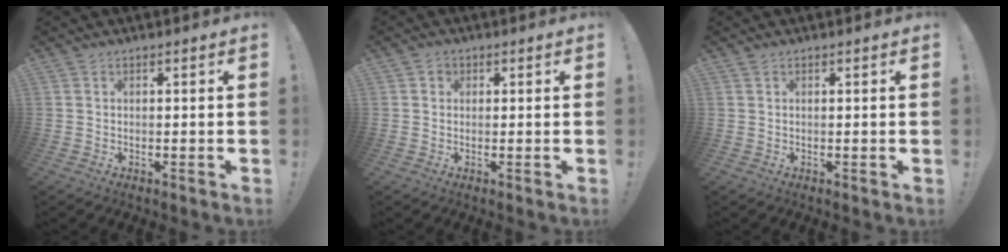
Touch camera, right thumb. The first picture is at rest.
{"total": 1.6, "force": [0.7, 1.4, 0.3], "torque": [-0.001, -0.001, 0.011]}
{"total": 0.6, "force": [0.5, 0.0, 0.3], "torque": [-0.003, -0.002, 0.009]}